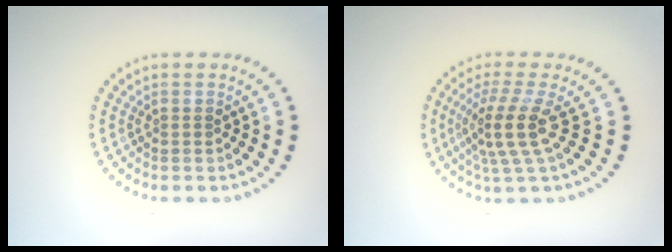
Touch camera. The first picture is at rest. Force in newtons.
{"total": 3.9, "press": 2.7, "slide": 2.8}